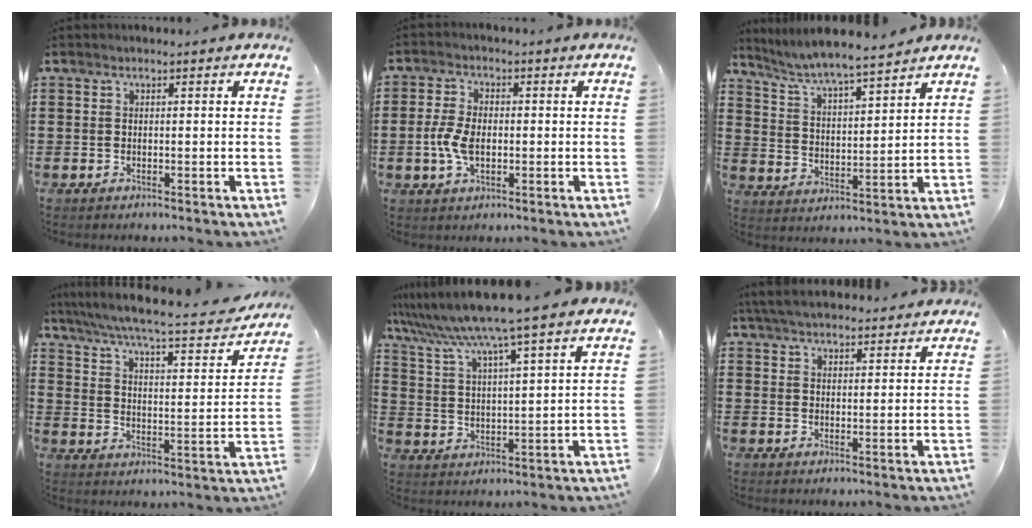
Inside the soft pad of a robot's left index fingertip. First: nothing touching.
{"total": 5.3, "force": [-0.7, 2.9, 4.3], "torque": [-0.099, -0.002, -0.017]}
{"total": 6.0, "force": [5.7, -0.2, 2.0], "torque": [-0.064, -0.036, 0.095]}
{"total": 5.9, "force": [5.1, -0.1, 3.0], "torque": [-0.081, -0.040, 0.079]}
{"total": 8.0, "force": [6.8, -1.5, 4.0], "torque": [-0.104, -0.046, 0.110]}
{"total": 5.0, "force": [4.7, 0.7, 1.5], "torque": [-0.042, -0.010, 0.088]}